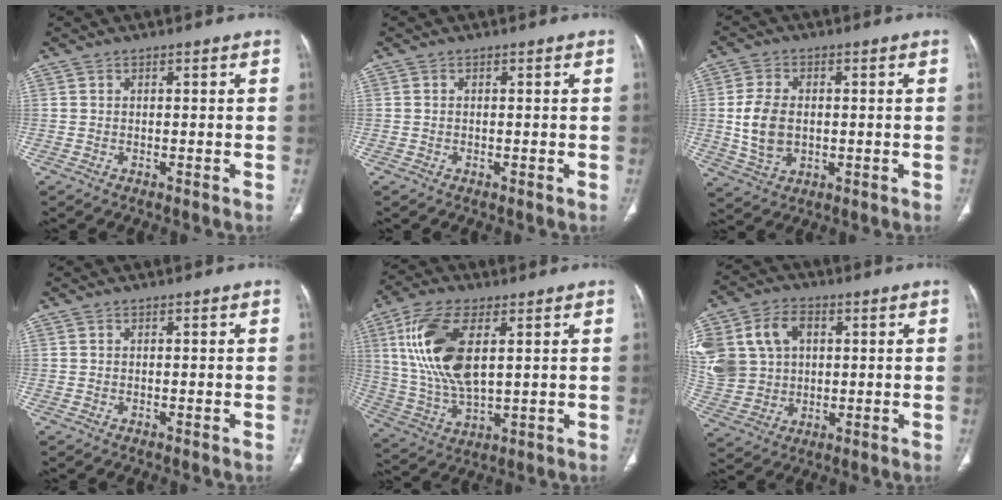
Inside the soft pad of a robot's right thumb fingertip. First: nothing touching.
{"total": 0.0}
{"total": 8.5, "force": [0.0, 5.7, 6.3], "torque": [-0.119, 0.001, 0.007]}
{"total": 0.0}
{"total": 16.3, "force": [4.4, 7.5, 13.8], "torque": [-0.287, -0.014, 0.093]}
{"total": 18.8, "force": [4.2, 15.0, 10.5], "torque": [-0.238, 0.024, 0.094]}